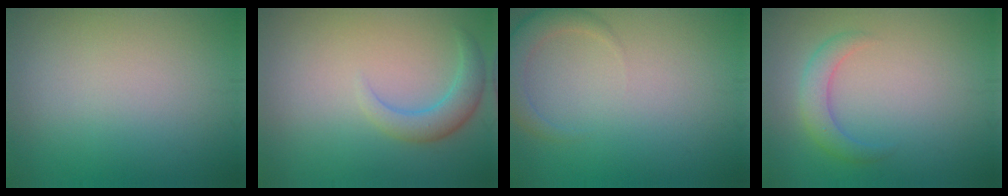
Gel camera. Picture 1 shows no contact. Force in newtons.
{"total": 2.8, "press": 2.8, "slide": 0.3}
{"total": 2.3, "press": 2.3, "slide": 0.1}
{"total": 2.4, "press": 2.4, "slide": 0.0}